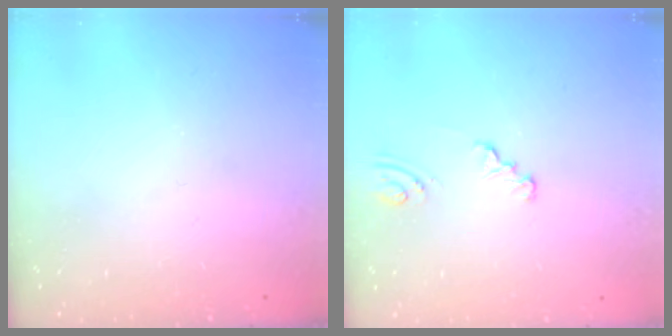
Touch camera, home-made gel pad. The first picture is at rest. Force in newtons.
{"total": 2.3, "press": 2.3, "slide": 0.2}